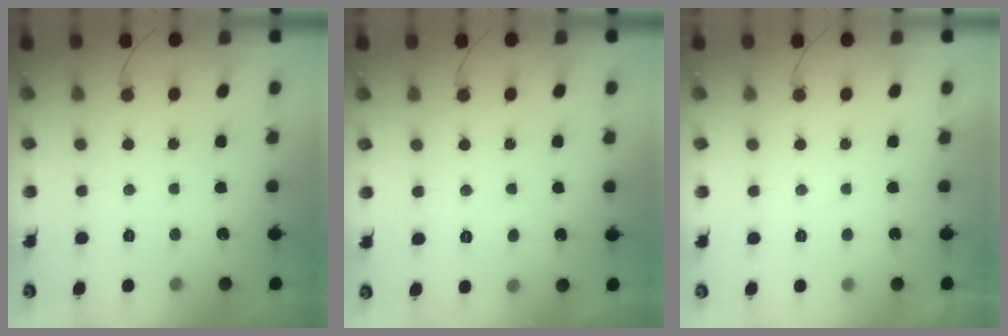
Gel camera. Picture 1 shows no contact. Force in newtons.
{"total": 3.0, "press": 3.0, "slide": 0.4}
{"total": 2.3, "press": 2.3, "slide": 0.4}